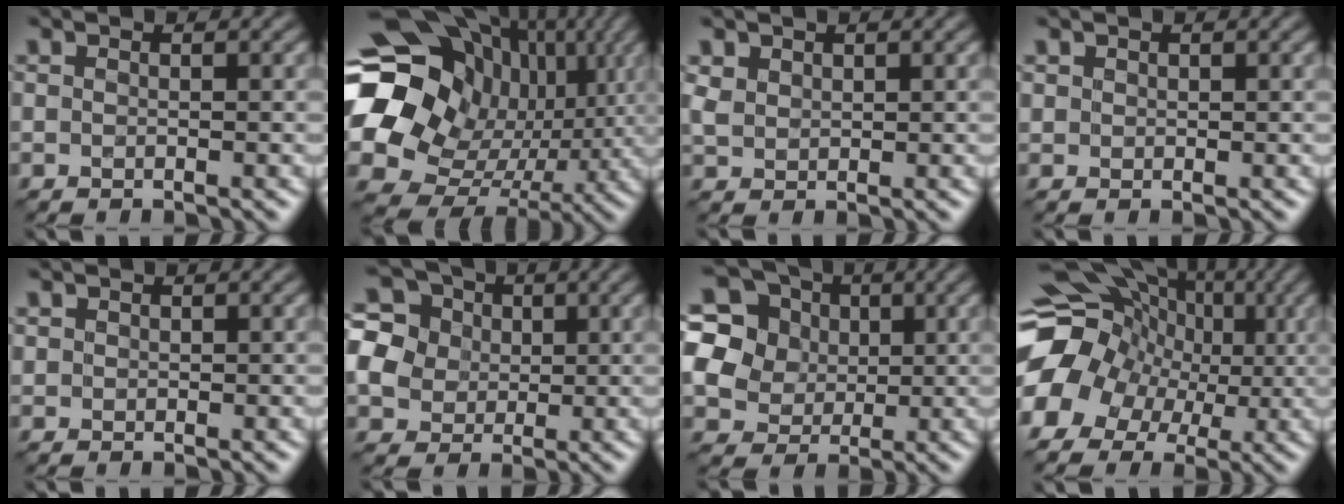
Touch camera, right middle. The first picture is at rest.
{"total": 21.0, "force": [4.6, 18.0, 9.9], "torque": [-0.204, 0.024, 0.085]}
{"total": 1.3, "force": [0.9, 0.9, 0.0], "torque": [-0.007, 0.007, 0.022]}
{"total": 0.6, "force": [0.2, 0.1, -0.6], "torque": [0.007, 0.000, 0.008]}
{"total": 0.7, "force": [0.2, 0.1, -0.6], "torque": [0.008, -0.001, 0.008]}
{"total": 6.7, "force": [0.8, 6.1, 2.8], "torque": [-0.081, 0.032, 0.003]}
{"total": 14.2, "force": [4.6, 12.3, 5.4], "torque": [-0.166, 0.048, 0.067]}
{"total": 10.3, "force": [0.1, 9.3, 4.5], "torque": [-0.096, 0.007, -0.012]}